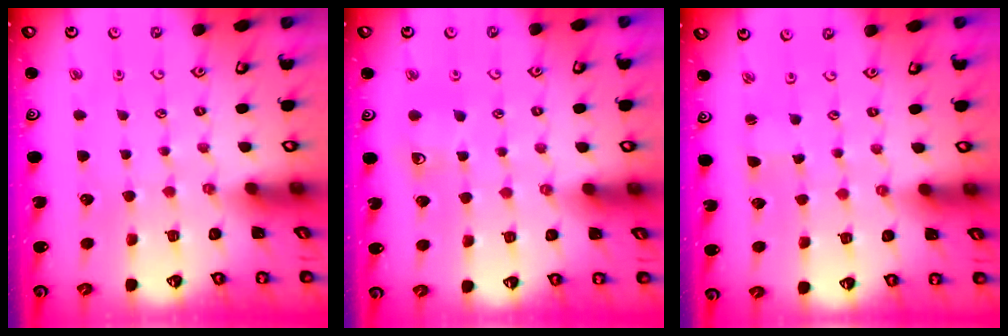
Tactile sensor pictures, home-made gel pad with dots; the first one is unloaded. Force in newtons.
{"total": 4.8, "press": 4.8, "slide": 0.7}
{"total": 1.6, "press": 1.6, "slide": 0.3}